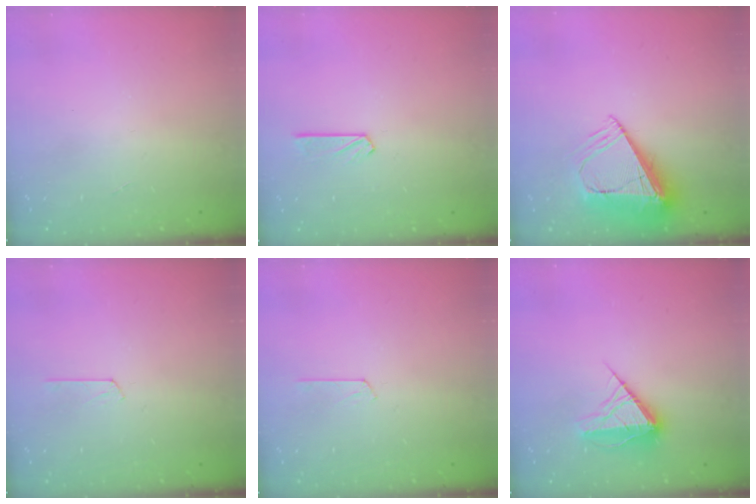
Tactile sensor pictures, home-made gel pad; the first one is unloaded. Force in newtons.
{"total": 6.2, "press": 6.2, "slide": 0.2}
{"total": 11.8, "press": 11.7, "slide": 1.5}
{"total": 2.9, "press": 2.9, "slide": 0.3}
{"total": 2.9, "press": 2.9, "slide": 0.3}
{"total": 13.2, "press": 13.1, "slide": 0.6}